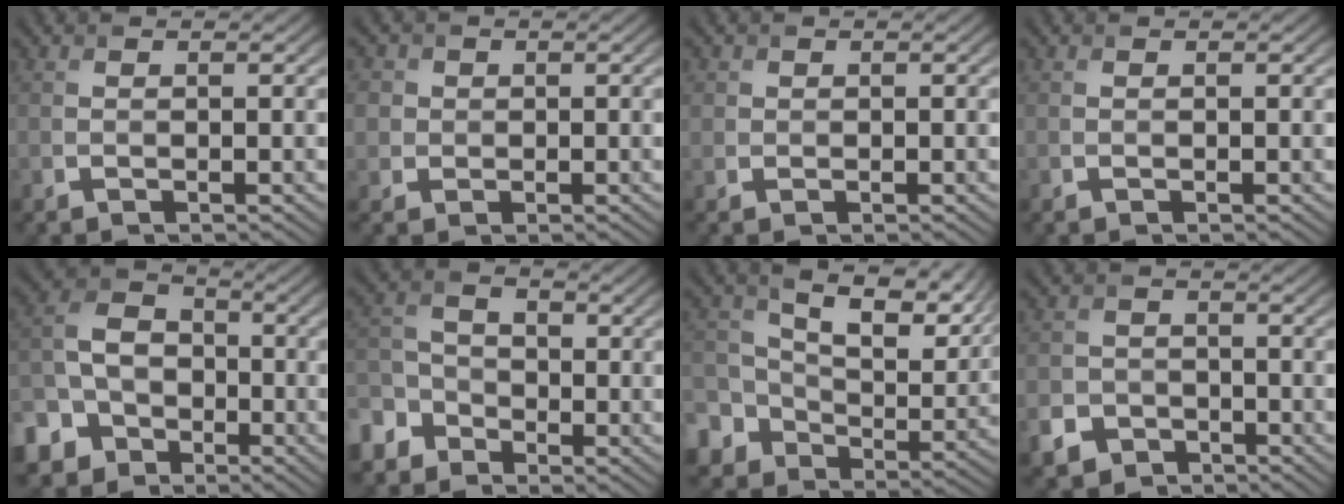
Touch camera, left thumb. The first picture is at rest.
{"total": 2.9, "force": [0.5, 2.7, 0.7], "torque": [-0.028, 0.002, 0.008]}
{"total": 1.1, "force": [0.3, 1.0, 0.1], "torque": [0.000, -0.004, 0.006]}
{"total": 0.0}
{"total": 11.7, "force": [-5.2, 9.0, 5.5], "torque": [-0.155, -0.032, -0.116]}
{"total": 6.5, "force": [-3.6, 4.7, 2.6], "torque": [-0.072, -0.002, -0.090]}
{"total": 13.6, "force": [4.2, 9.9, 8.2], "torque": [-0.190, -0.001, 0.087]}
{"total": 5.6, "force": [-3.2, 4.3, 1.5], "torque": [-0.032, -0.012, -0.070]}